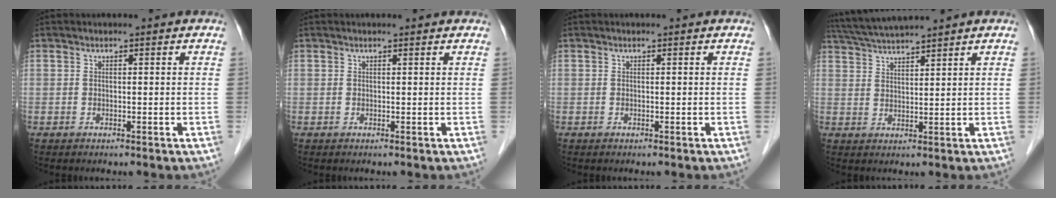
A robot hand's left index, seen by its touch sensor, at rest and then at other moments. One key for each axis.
{"total": 1.6, "fx": 1.5, "fy": 0.1, "fz": 0.5, "tx": -0.013, "ty": 0.008, "tz": 0.015}
{"total": 0.0}
{"total": 7.2, "fx": 6.6, "fy": -1.1, "fz": 2.6, "tx": -0.055, "ty": 0.024, "tz": 0.122}